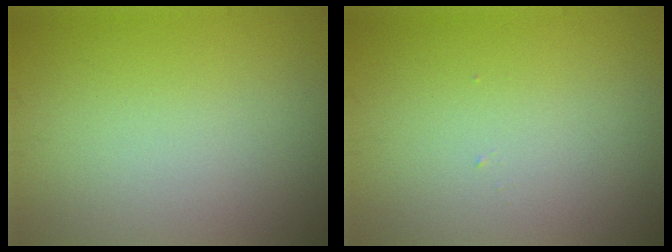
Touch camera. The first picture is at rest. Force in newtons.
{"total": 0.0}